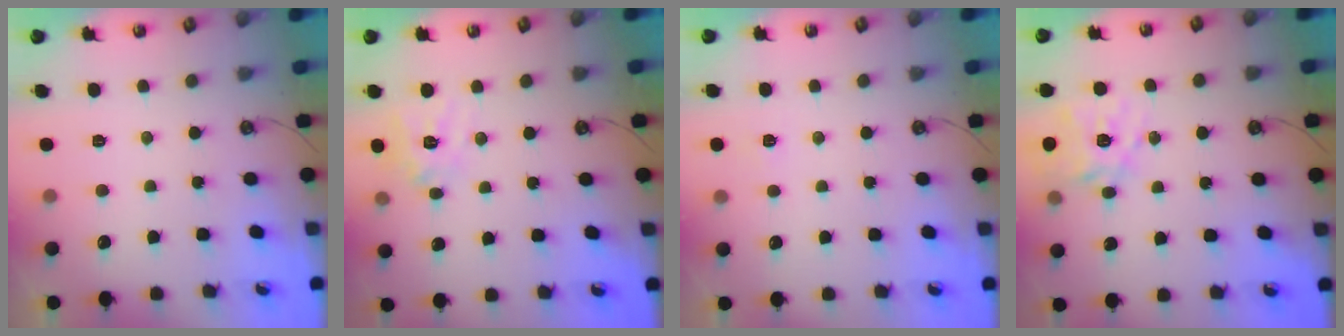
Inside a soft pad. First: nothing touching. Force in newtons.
{"total": 12.2, "press": 12.1, "slide": 1.0}
{"total": 3.3, "press": 3.3, "slide": 0.4}
{"total": 17.4, "press": 17.2, "slide": 2.2}